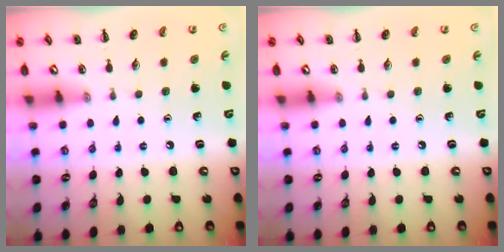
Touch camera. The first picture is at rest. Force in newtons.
{"total": 0.0}